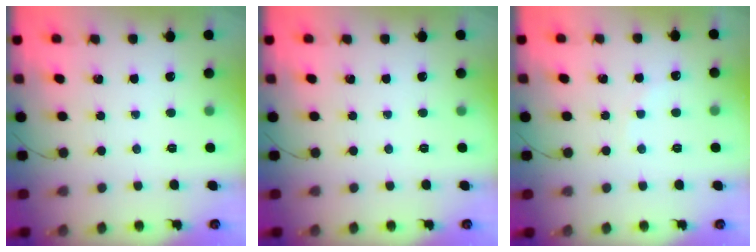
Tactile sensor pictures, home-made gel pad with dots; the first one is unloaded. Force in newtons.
{"total": 0.0}
{"total": 3.1, "press": 3.0, "slide": 0.7}